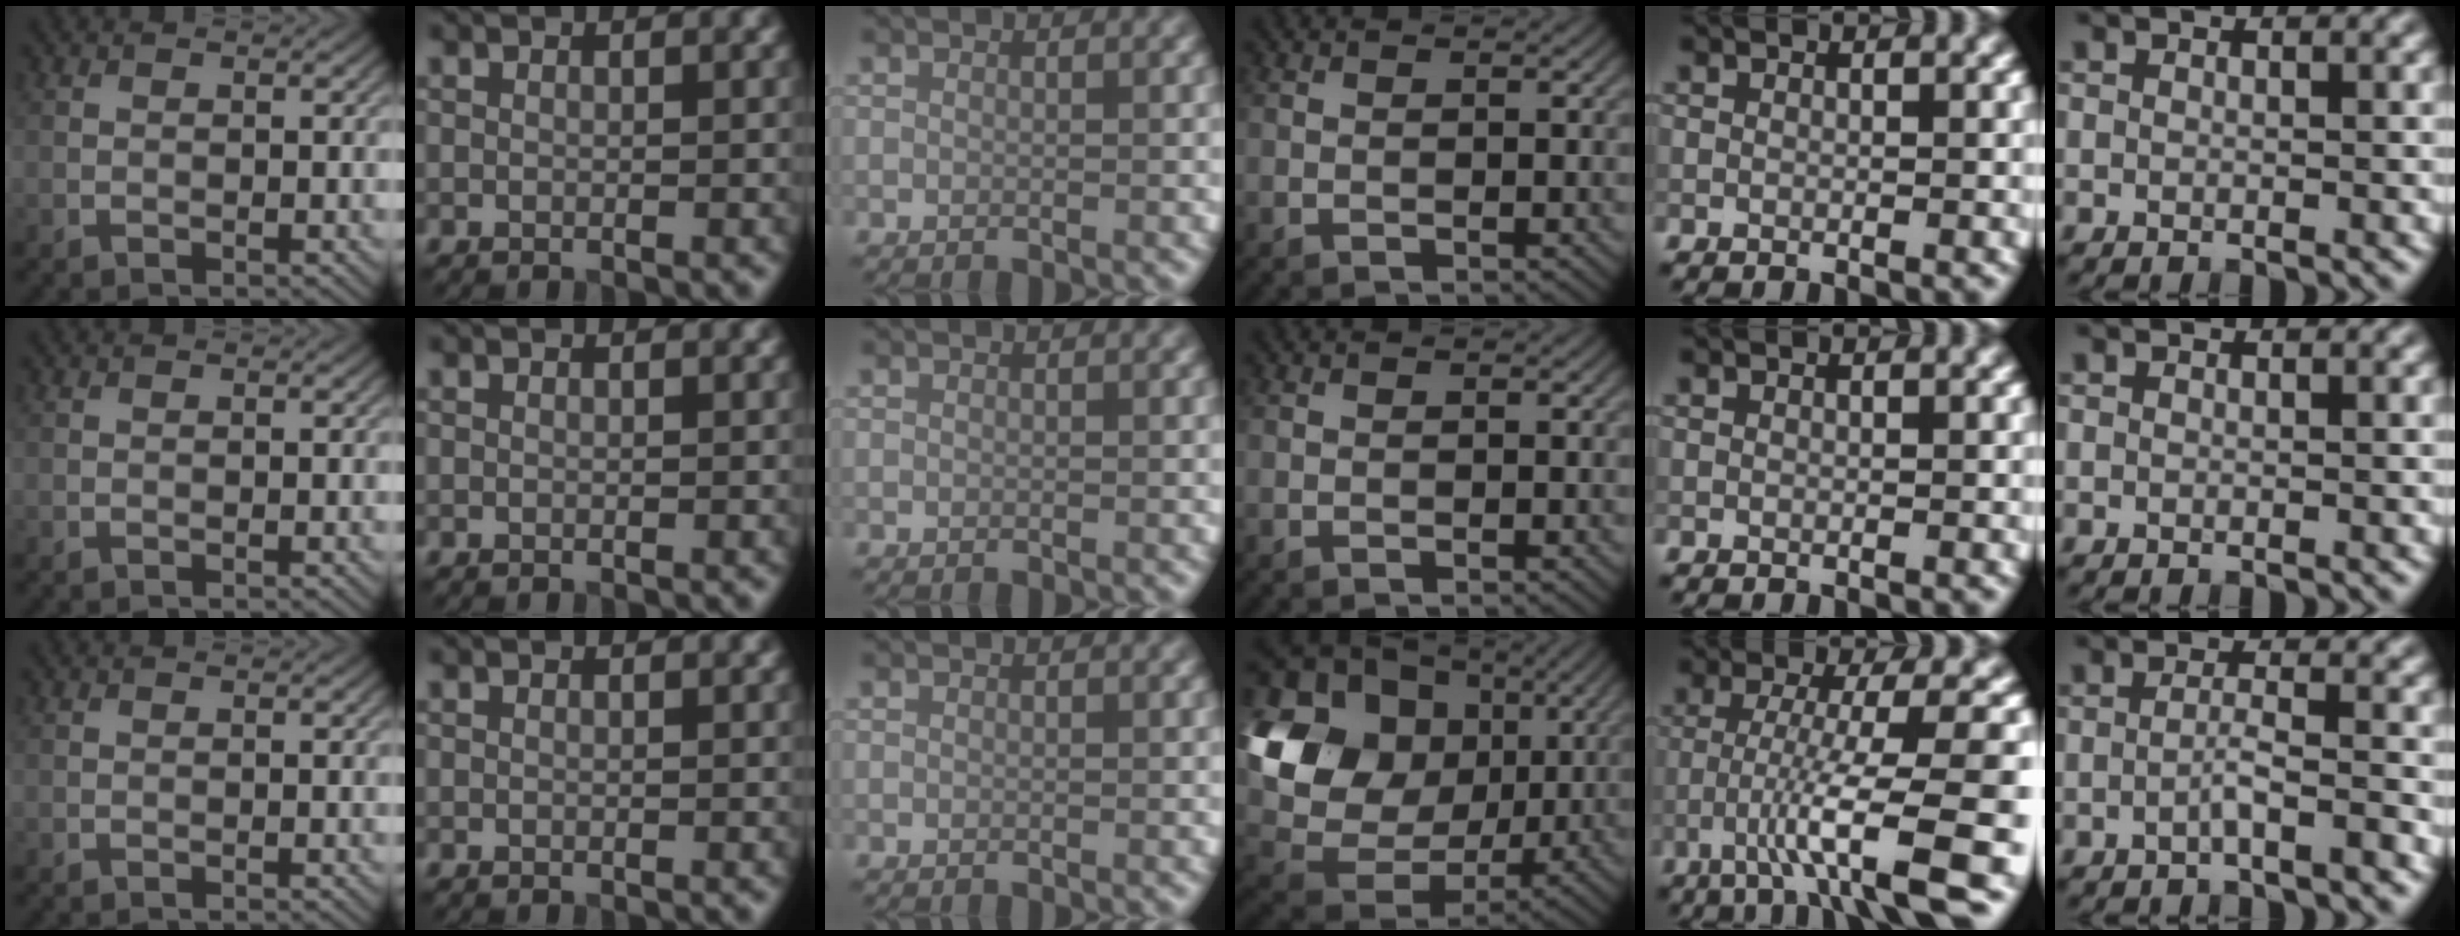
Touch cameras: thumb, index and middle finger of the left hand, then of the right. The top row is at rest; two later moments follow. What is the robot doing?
{"motion": "lift_and_place", "object": "calculator"}